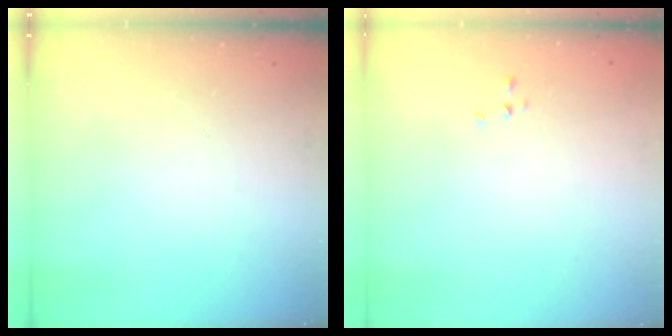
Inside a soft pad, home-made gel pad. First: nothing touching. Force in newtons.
{"total": 0.6, "press": 0.3, "slide": 0.5}